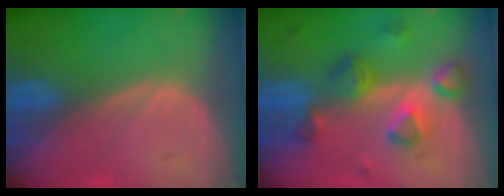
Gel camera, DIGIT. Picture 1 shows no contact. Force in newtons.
{"total": 7.7, "press": 6.9, "slide": 3.4}